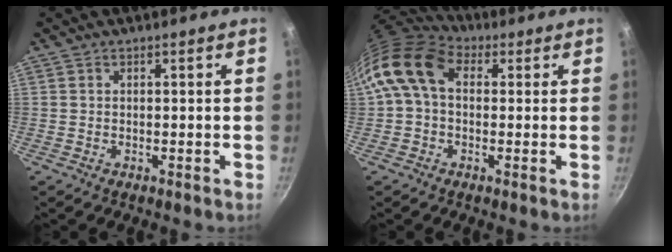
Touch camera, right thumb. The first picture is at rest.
{"total": 12.3, "force": [2.5, 8.5, 8.5], "torque": [-0.149, 0.020, 0.025]}